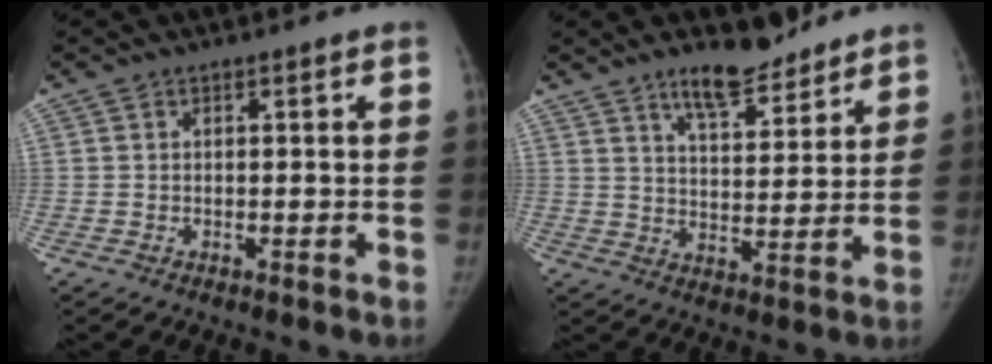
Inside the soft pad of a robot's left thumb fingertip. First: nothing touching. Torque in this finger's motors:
{"motor_torque": [0.03, 0.04, 0.06, 0.10, 0.02]}